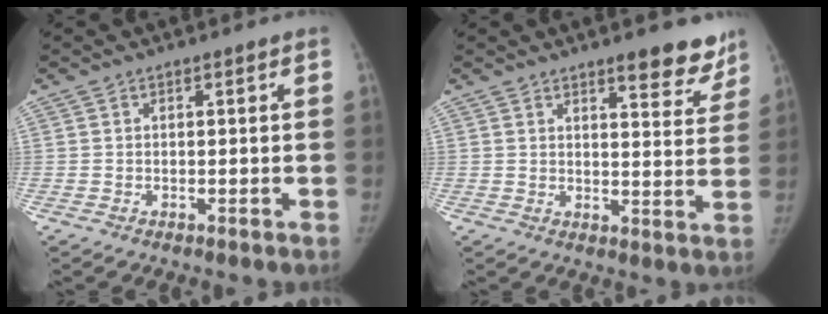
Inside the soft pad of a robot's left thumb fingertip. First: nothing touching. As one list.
[{"total": 8.4, "force": [6.5, 2.6, 4.7], "torque": [-0.024, -0.041, 0.079]}]